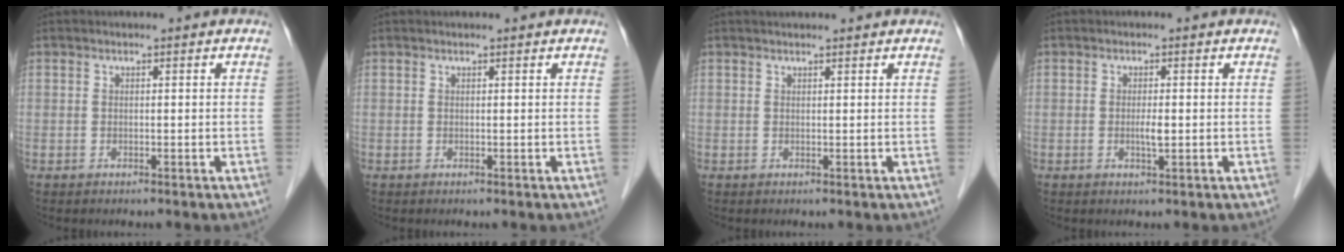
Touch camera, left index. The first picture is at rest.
{"total": 0.9, "force": [0.9, 0.0, 0.3], "torque": [-0.007, 0.008, 0.012]}
{"total": 3.3, "force": [3.1, 0.3, 1.1], "torque": [-0.014, 0.026, 0.039]}
{"total": 1.6, "force": [-0.2, 0.2, 1.6], "torque": [-0.031, -0.001, -0.002]}